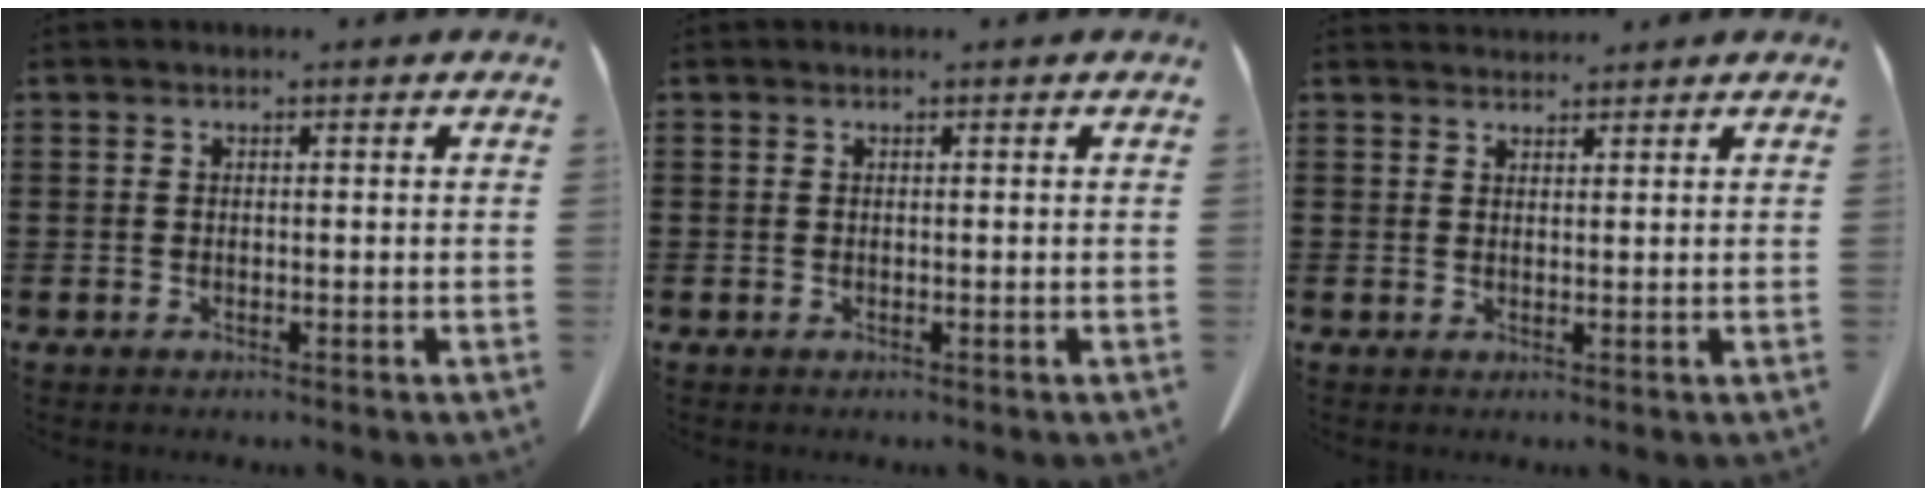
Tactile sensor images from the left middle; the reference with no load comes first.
{"total": 0.0}
{"total": 1.7, "force": [1.7, 0.3, 0.0], "torque": [-0.004, 0.000, 0.033]}